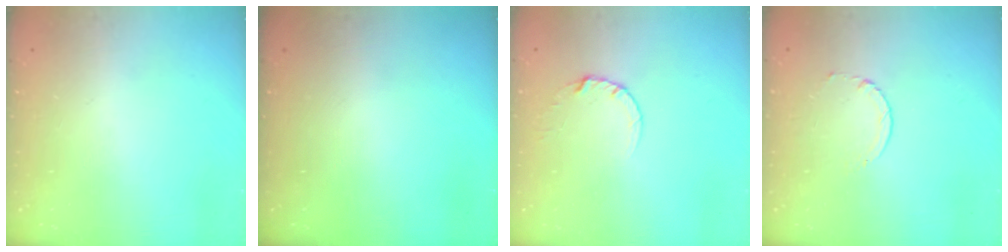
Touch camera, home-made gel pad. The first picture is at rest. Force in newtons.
{"total": 0.0}
{"total": 2.7, "press": 2.7, "slide": 0.2}
{"total": 1.7, "press": 1.7, "slide": 0.2}